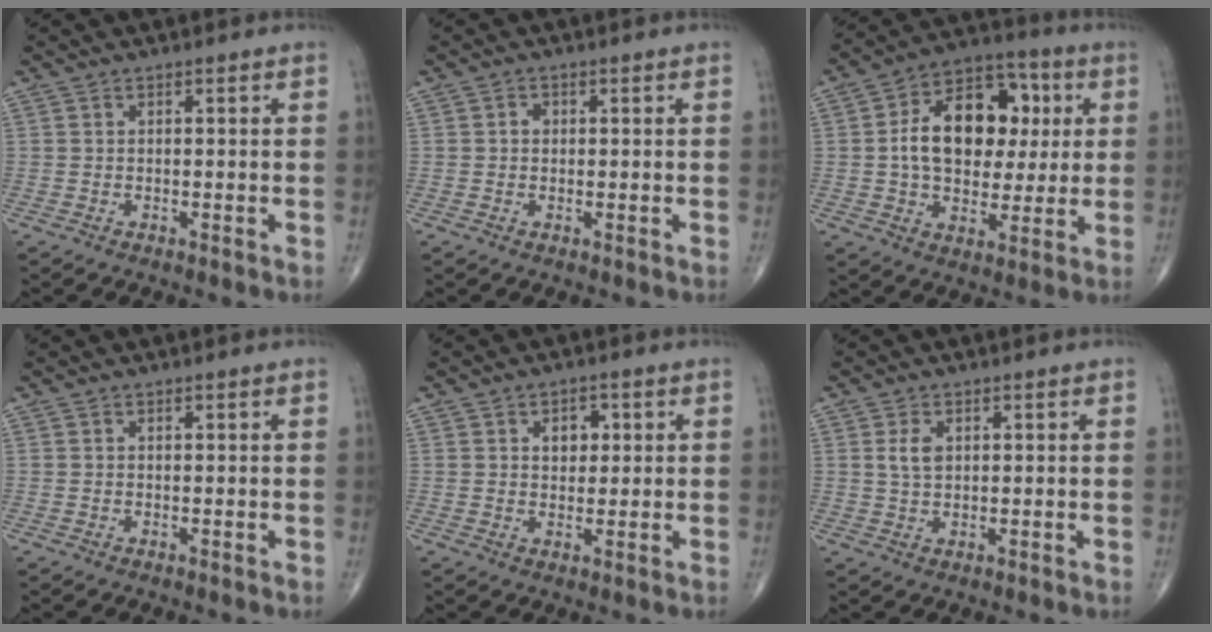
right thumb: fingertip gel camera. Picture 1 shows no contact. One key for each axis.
{"total": 1.2, "fx": 0.0, "fy": 1.1, "fz": 0.6, "tx": -0.003, "ty": 0.003, "tz": -0.002}
{"total": 18.2, "fx": 2.5, "fy": 12.3, "fz": 13.2, "tx": -0.170, "ty": 0.020, "tz": 0.036}
{"total": 0.0}
{"total": 4.2, "fx": 1.2, "fy": 3.0, "fz": 2.7, "tx": -0.015, "ty": -0.002, "tz": 0.015}
{"total": 3.3, "fx": 0.9, "fy": 2.0, "fz": 2.4, "tx": -0.043, "ty": -0.002, "tz": 0.019}